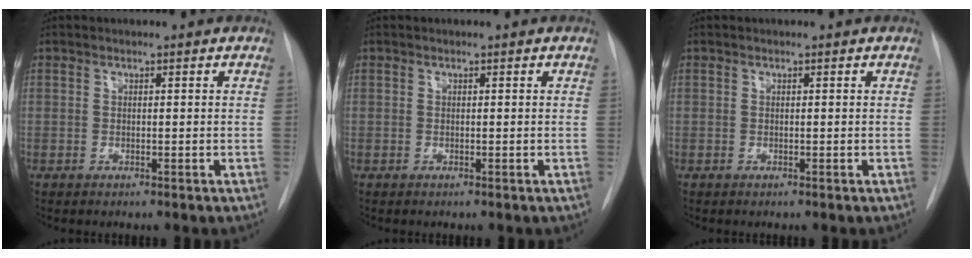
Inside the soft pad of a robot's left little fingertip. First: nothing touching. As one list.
[{"total": 0.0}, {"total": 0.0}]